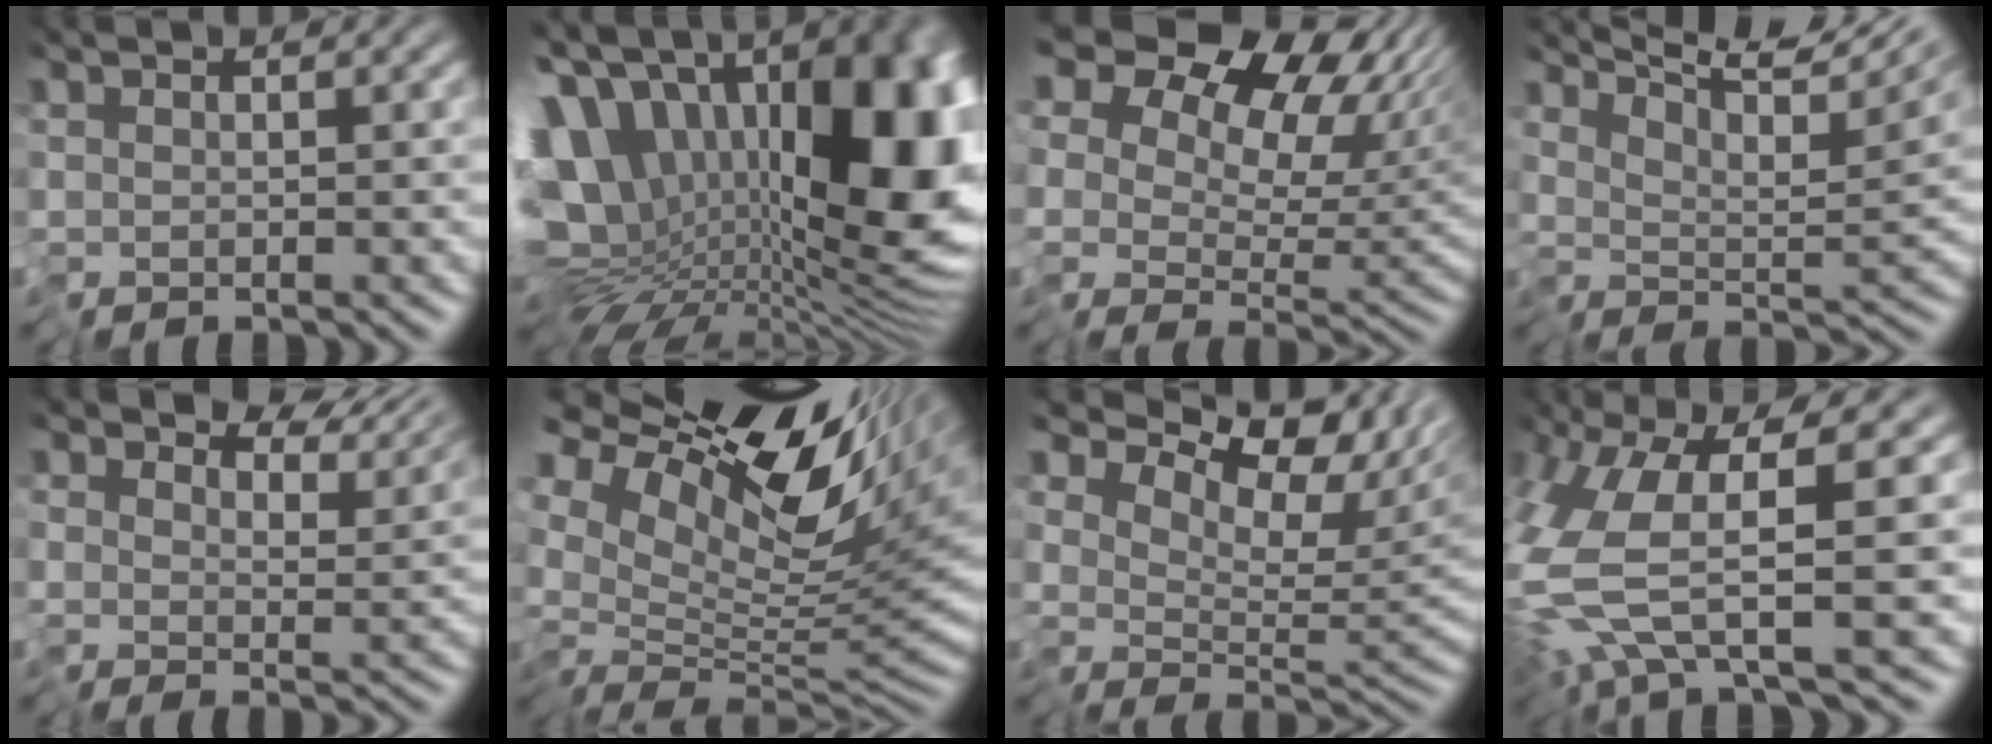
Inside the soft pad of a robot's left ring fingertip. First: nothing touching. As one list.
[{"total": 19.8, "force": [3.2, 11.8, 15.5], "torque": [-0.250, -0.012, 0.080]}, {"total": 16.1, "force": [8.6, 10.0, 9.2], "torque": [-0.182, 0.055, 0.143]}, {"total": 9.8, "force": [8.4, 0.9, 4.9], "torque": [-0.074, 0.013, 0.109]}, {"total": 4.7, "force": [4.2, 1.6, 1.3], "torque": [-0.023, 0.000, 0.070]}, {"total": 14.2, "force": [7.8, 5.8, 10.3], "torque": [-0.191, 0.031, 0.140]}, {"total": 8.0, "force": [6.5, 2.6, 3.9], "torque": [-0.052, 0.009, 0.108]}, {"total": 7.1, "force": [-0.2, 1.0, 7.1], "torque": [-0.170, -0.004, -0.008]}]